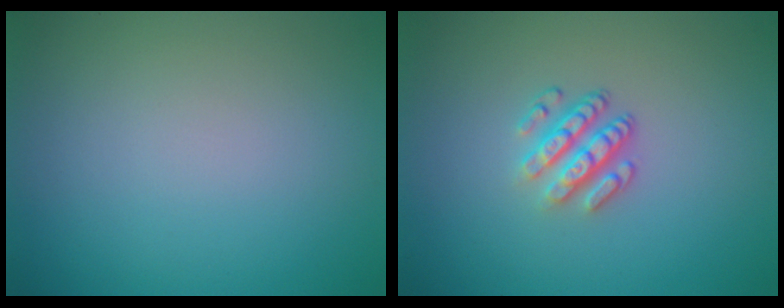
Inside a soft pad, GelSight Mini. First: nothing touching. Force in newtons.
{"total": 3.3, "press": 2.5, "slide": 2.2}